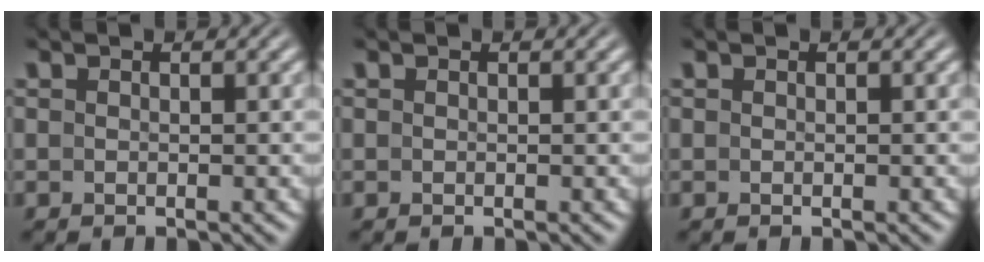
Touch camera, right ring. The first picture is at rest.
{"total": 0.0}
{"total": 0.0}